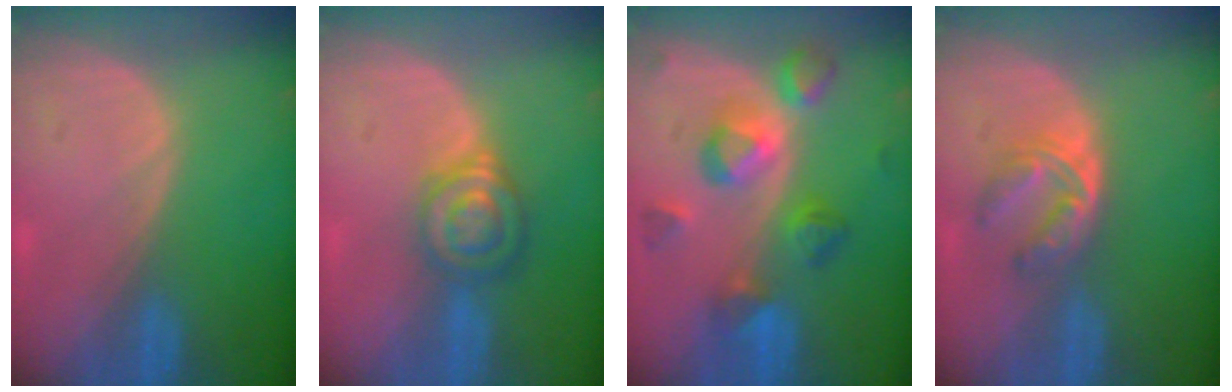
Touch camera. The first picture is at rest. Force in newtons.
{"total": 6.4, "press": 5.8, "slide": 2.8}
{"total": 8.2, "press": 8.2, "slide": 0.3}
{"total": 6.2, "press": 5.0, "slide": 3.6}